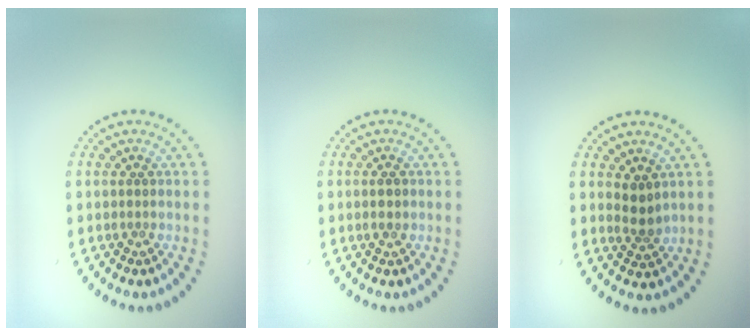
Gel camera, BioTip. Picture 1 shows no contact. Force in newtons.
{"total": 1.1, "press": 1.0, "slide": 0.4}
{"total": 1.7, "press": 1.3, "slide": 1.0}